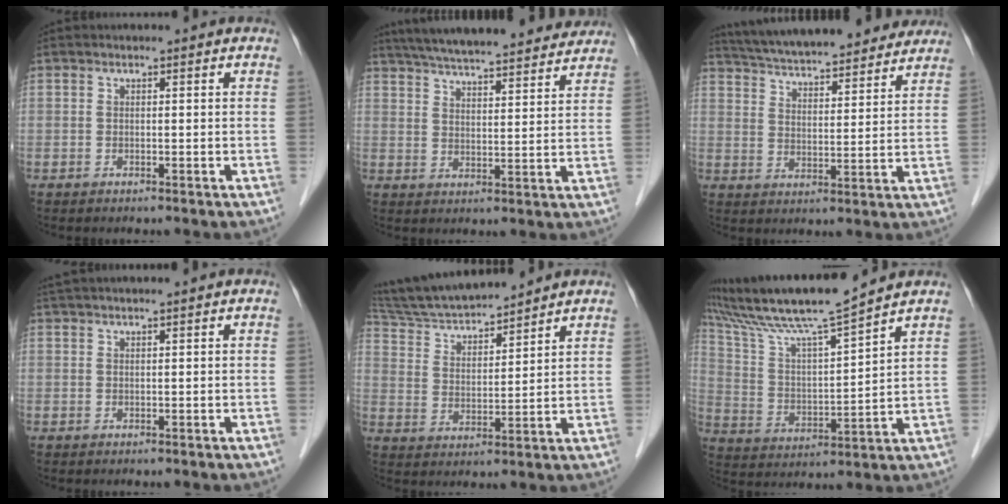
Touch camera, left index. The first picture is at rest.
{"total": 23.1, "force": [20.9, 3.2, 9.3], "torque": [-0.155, 0.020, 0.288]}
{"total": 22.9, "force": [20.7, 4.0, 9.0], "torque": [-0.154, 0.024, 0.292]}
{"total": 4.6, "force": [3.9, -0.4, 2.4], "torque": [-0.033, 0.037, 0.068]}
{"total": 12.6, "force": [11.8, 1.0, 4.4], "torque": [-0.085, 0.016, 0.217]}
{"total": 14.5, "force": [12.5, -1.0, 7.4], "torque": [-0.146, 0.013, 0.226]}